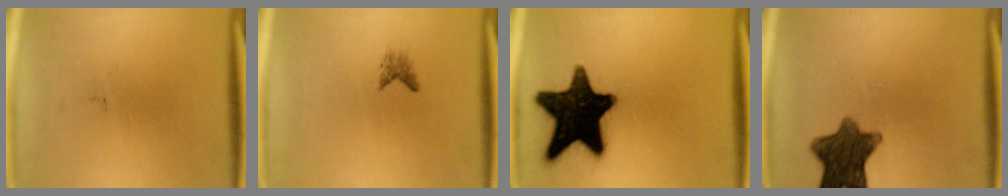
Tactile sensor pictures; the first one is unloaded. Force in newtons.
{"total": 1.1}
{"total": 18.5}
{"total": 10.2}